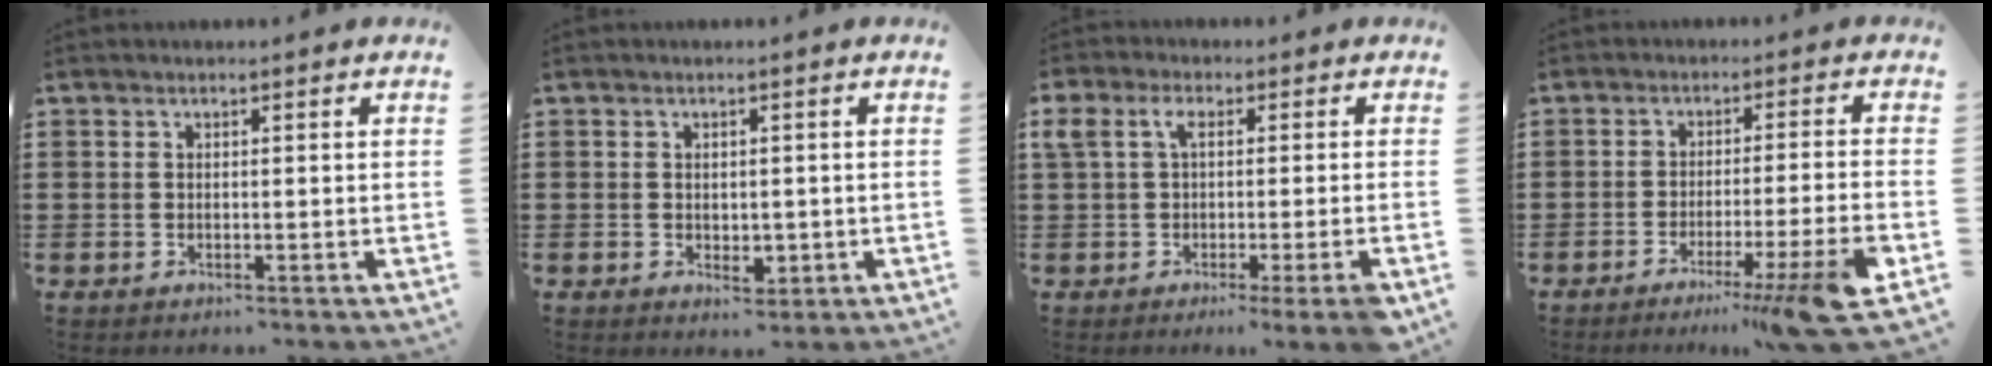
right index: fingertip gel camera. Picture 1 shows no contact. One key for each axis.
{"total": 1.9, "fx": -0.2, "fy": 1.5, "fz": 1.2, "tx": -0.013, "ty": 0.001, "tz": -0.005}
{"total": 5.5, "fx": -0.5, "fy": 0.9, "fz": 5.4, "tx": -0.102, "ty": -0.004, "tz": -0.010}
{"total": 8.4, "fx": -5.0, "fy": -1.0, "fz": 6.7, "tx": -0.104, "ty": -0.017, "tz": -0.089}